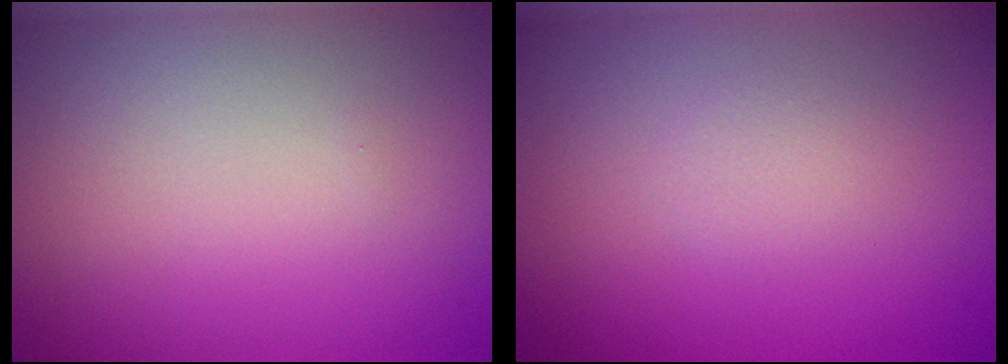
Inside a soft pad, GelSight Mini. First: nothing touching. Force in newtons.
{"total": 1.1, "press": 1.1, "slide": 0.0}